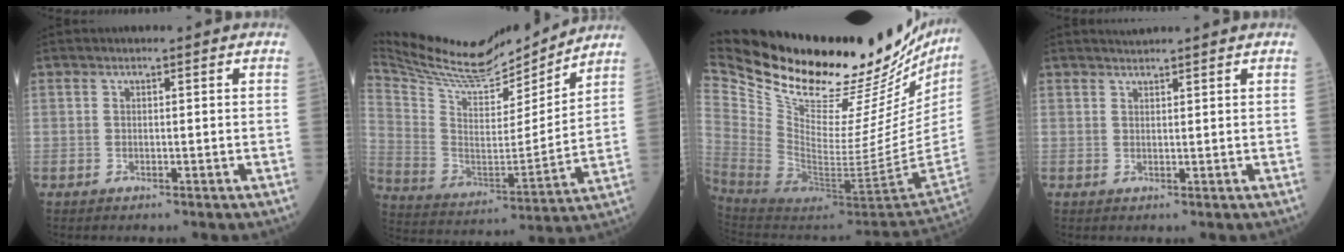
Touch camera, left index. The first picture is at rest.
{"total": 21.1, "force": [19.7, 3.8, 6.6], "torque": [-0.131, -0.019, 0.325]}
{"total": 38.3, "force": [31.5, 10.7, 18.8], "torque": [-0.349, -0.088, 0.456]}
{"total": 1.8, "force": [1.7, -0.2, 0.0], "torque": [0.003, 0.012, 0.034]}